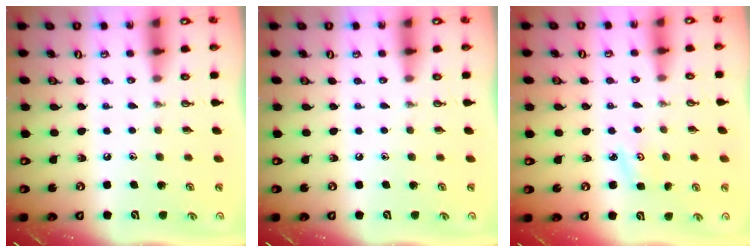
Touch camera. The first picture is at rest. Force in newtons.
{"total": 0.0}
{"total": 3.0, "press": 3.0, "slide": 0.4}